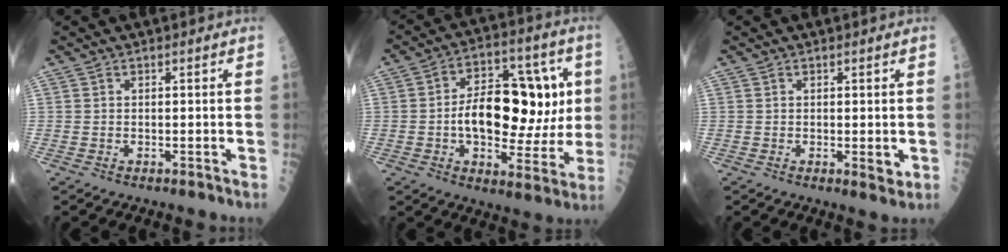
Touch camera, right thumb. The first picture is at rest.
{"total": 19.7, "force": [0.9, 11.1, 16.2], "torque": [-0.204, 0.027, 0.018]}
{"total": 1.9, "force": [-0.1, 0.7, 1.8], "torque": [-0.022, -0.005, -0.001]}